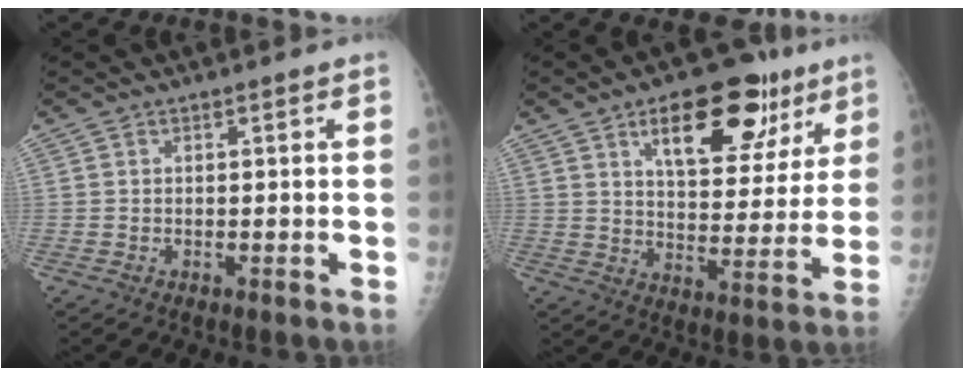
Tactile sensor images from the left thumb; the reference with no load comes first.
{"total": 18.4, "force": [9.8, 9.0, 12.8], "torque": [-0.130, -0.032, 0.145]}